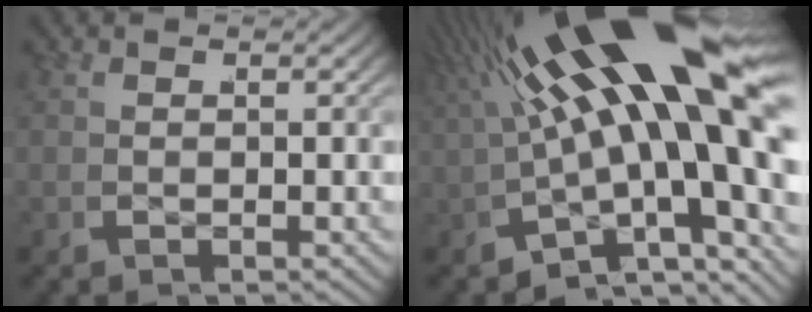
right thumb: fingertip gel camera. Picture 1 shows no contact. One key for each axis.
{"total": 14.1, "fx": 0.3, "fy": 6.0, "fz": 12.8, "tx": -0.230, "ty": -0.006, "tz": 0.011}